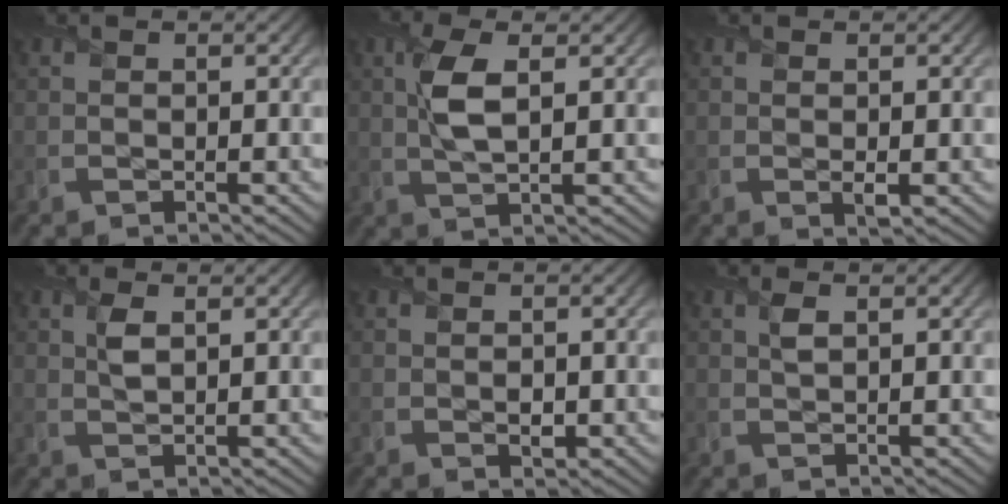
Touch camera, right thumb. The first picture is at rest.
{"total": 4.8, "force": [1.1, 1.6, 4.4], "torque": [-0.104, 0.002, 0.022]}
{"total": 0.8, "force": [-0.1, 0.3, 0.8], "torque": [-0.010, -0.005, -0.002]}
{"total": 2.0, "force": [0.8, 0.9, 1.7], "torque": [-0.038, -0.001, 0.017]}
{"total": 1.2, "force": [-0.2, 0.9, 0.7], "torque": [-0.006, -0.006, -0.001]}
{"total": 1.4, "force": [0.6, 0.6, 1.1], "torque": [-0.026, 0.000, 0.013]}